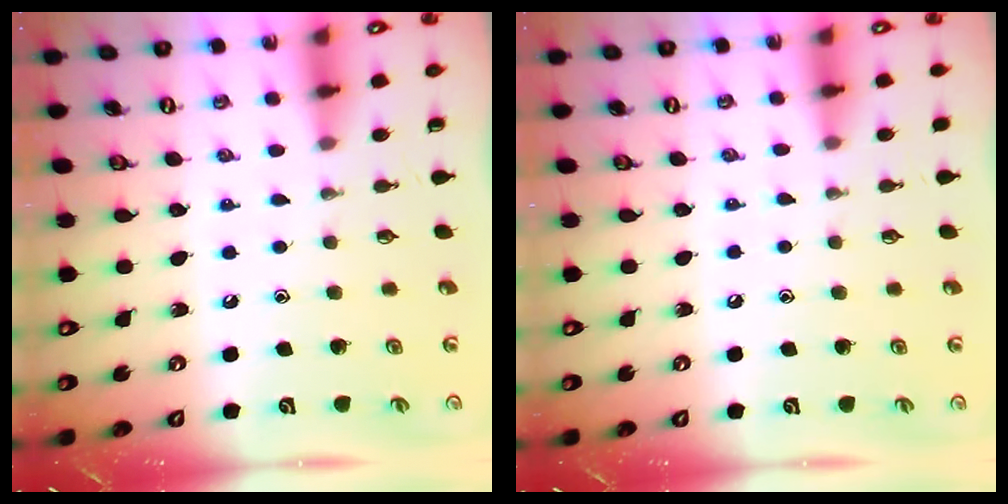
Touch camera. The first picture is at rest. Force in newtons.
{"total": 3.5, "press": 3.5, "slide": 0.5}